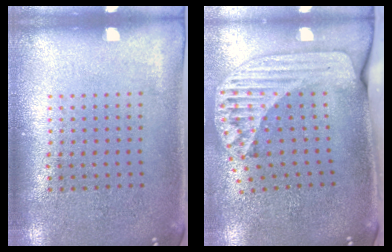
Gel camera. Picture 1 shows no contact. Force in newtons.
{"total": 2.3, "press": 1.7, "slide": 1.5}